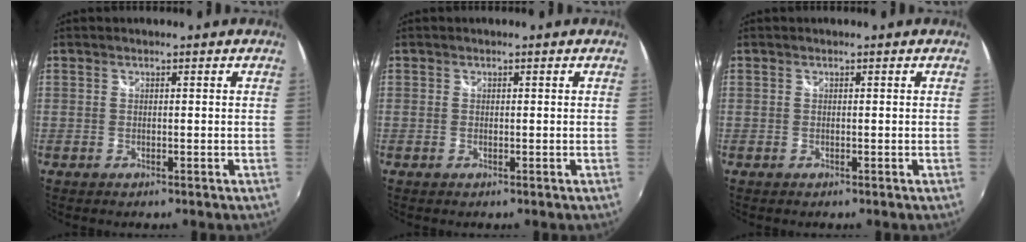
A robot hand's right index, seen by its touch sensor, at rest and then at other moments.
{"total": 0.0}
{"total": 0.0}